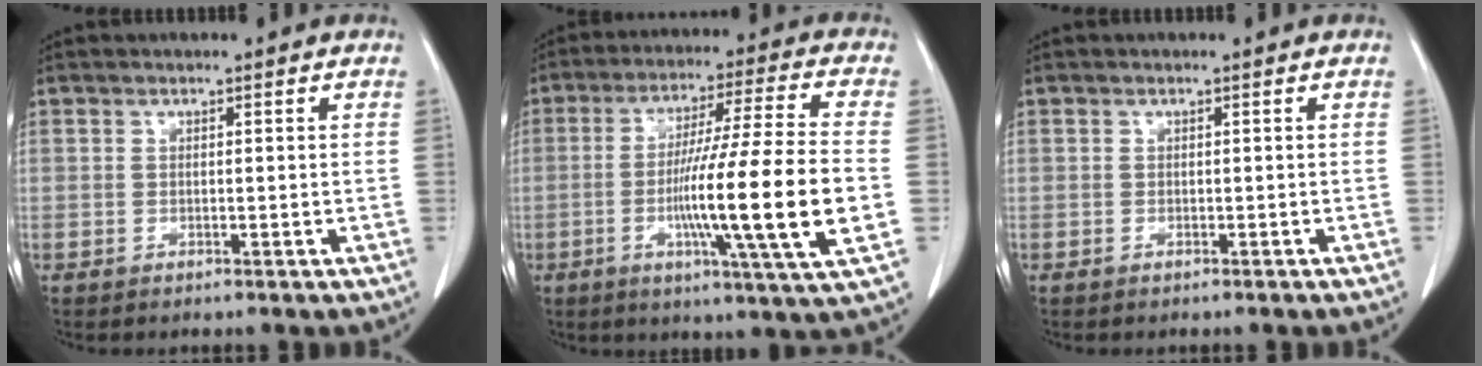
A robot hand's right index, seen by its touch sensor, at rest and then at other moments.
{"total": 17.9, "force": [-3.5, -1.0, 17.5], "torque": [-0.293, -0.010, -0.063]}
{"total": 0.0}